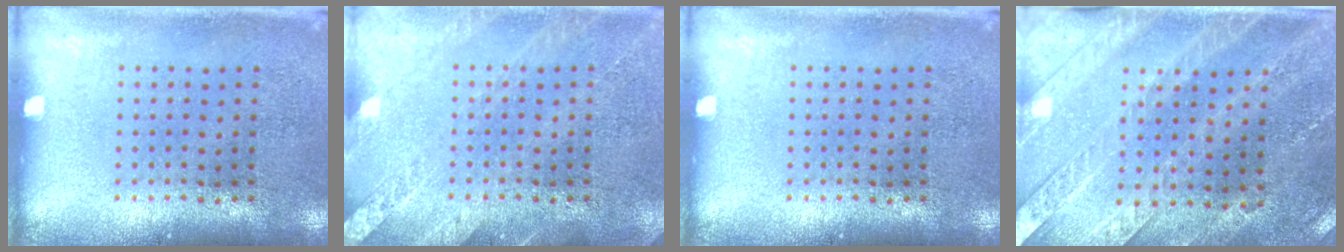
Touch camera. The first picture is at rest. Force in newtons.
{"total": 2.6, "press": 2.6, "slide": 0.2}
{"total": 0.0}
{"total": 2.9, "press": 2.7, "slide": 1.2}